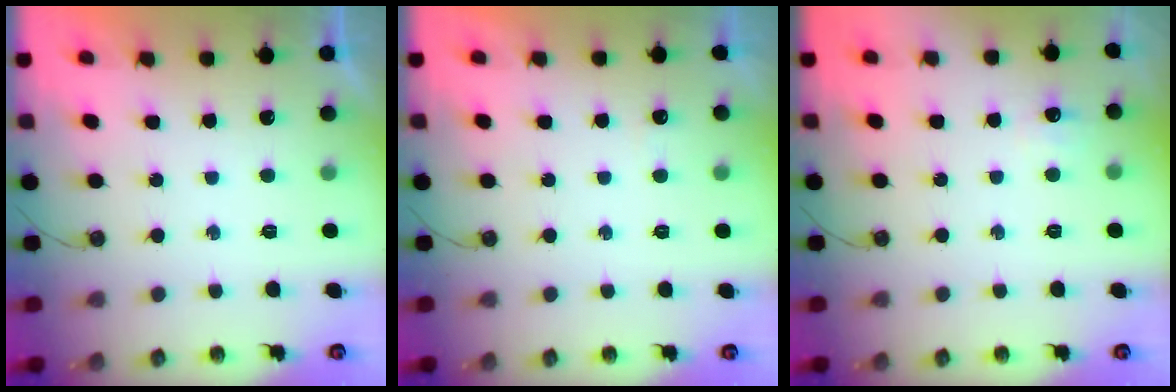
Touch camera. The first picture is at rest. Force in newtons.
{"total": 2.2, "press": 2.2, "slide": 0.5}
{"total": 5.4, "press": 5.2, "slide": 1.3}